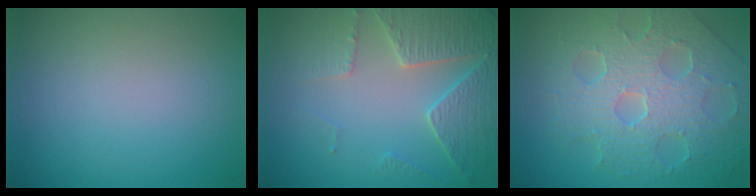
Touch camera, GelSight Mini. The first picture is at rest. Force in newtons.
{"total": 4.5, "press": 4.3, "slide": 1.4}
{"total": 8.5, "press": 5.8, "slide": 6.2}